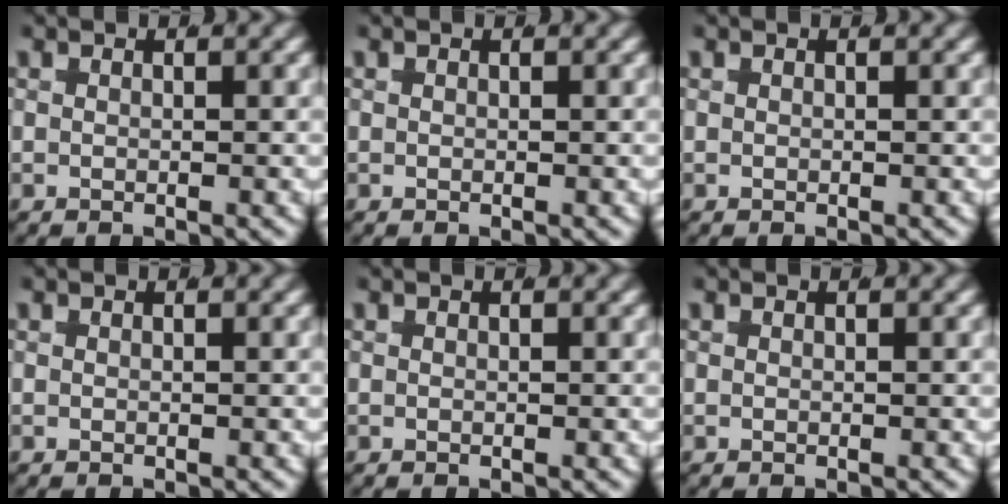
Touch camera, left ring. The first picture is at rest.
{"total": 0.0}
{"total": 0.0}
{"total": 0.0}
{"total": 0.0}
{"total": 0.0}